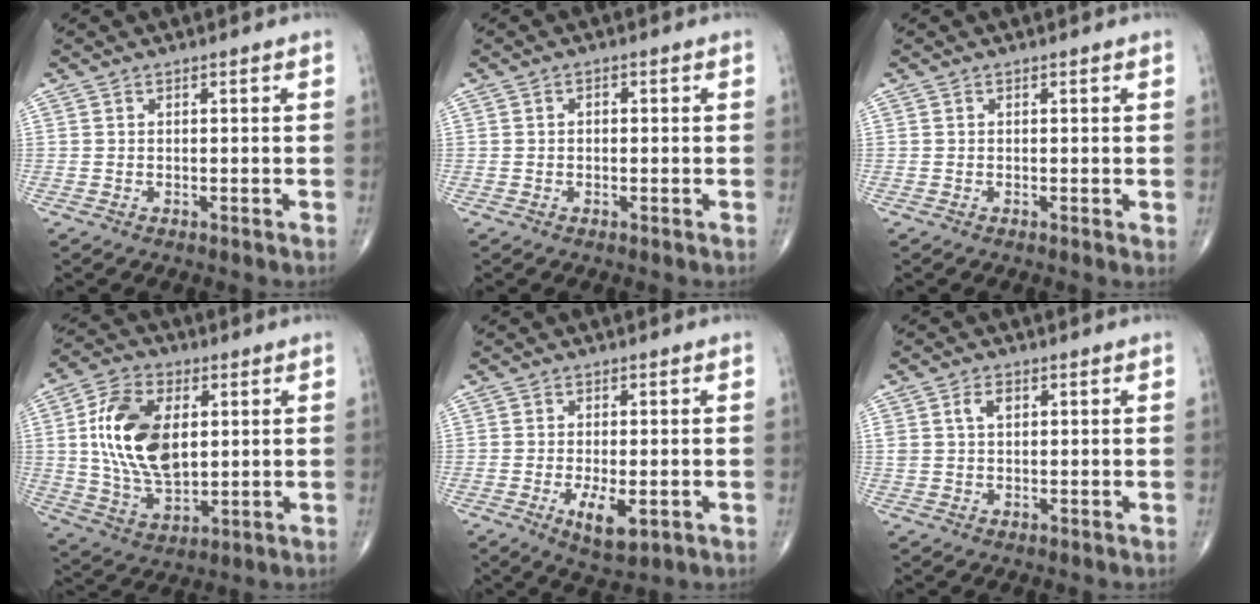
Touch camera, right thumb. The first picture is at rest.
{"total": 1.2, "force": [0.1, 0.7, 0.9], "torque": [-0.013, 0.005, 0.000]}
{"total": 0.6, "force": [0.1, 0.2, 0.6], "torque": [-0.009, -0.002, -0.001]}
{"total": 17.1, "force": [2.8, 9.9, 13.6], "torque": [-0.245, -0.008, 0.057]}
{"total": 6.2, "force": [-1.8, 2.5, 5.4], "torque": [-0.089, -0.012, -0.023]}
{"total": 3.2, "force": [1.2, 2.0, 2.2], "torque": [-0.039, 0.002, 0.024]}